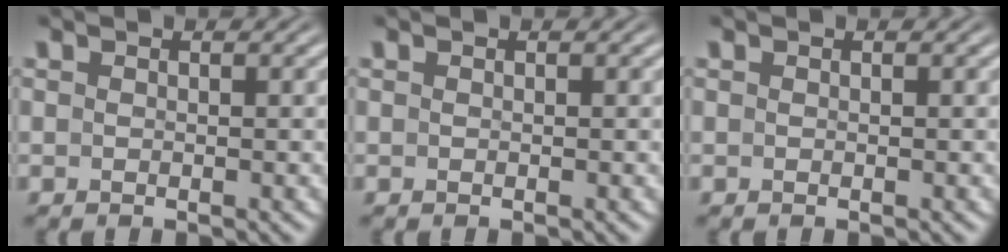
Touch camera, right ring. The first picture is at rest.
{"total": 0.0}
{"total": 0.0}